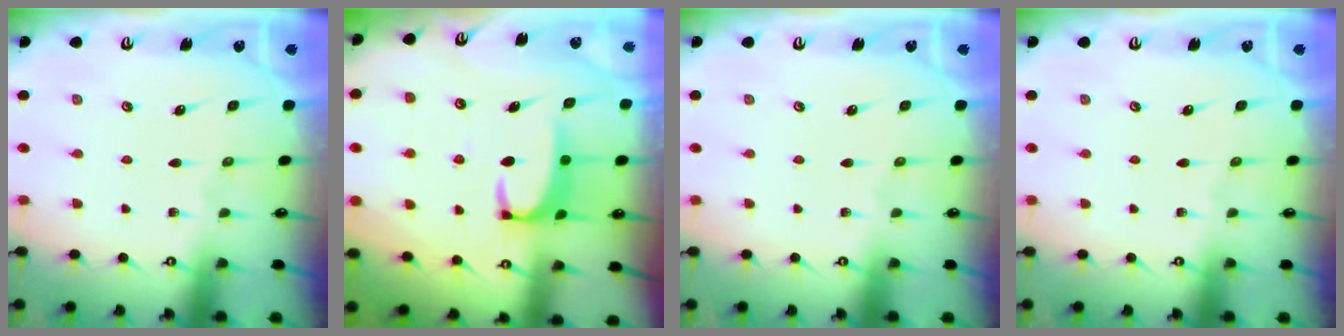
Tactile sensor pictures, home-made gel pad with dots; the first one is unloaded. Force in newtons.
{"total": 3.5, "press": 3.5, "slide": 0.2}
{"total": 0.0}
{"total": 0.0}